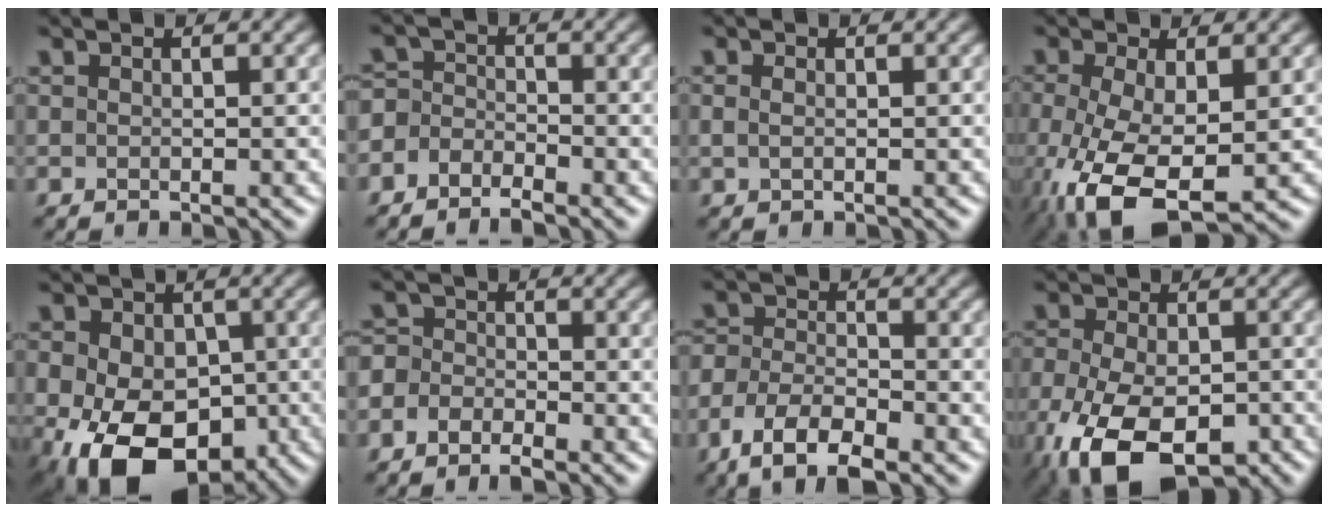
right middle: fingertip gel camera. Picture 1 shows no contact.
{"total": 2.9, "force": [-2.0, 1.7, 1.1], "torque": [-0.003, 0.006, -0.047]}
{"total": 0.8, "force": [0.1, 0.5, 0.6], "torque": [-0.017, -0.003, 0.001]}
{"total": 8.9, "force": [-3.1, 3.9, 7.4], "torque": [-0.162, -0.022, -0.053]}
{"total": 12.8, "force": [-4.0, 8.5, 8.8], "torque": [-0.149, -0.037, -0.059]}
{"total": 3.7, "force": [-2.0, 2.6, 1.7], "torque": [-0.012, 0.008, -0.053]}
{"total": 6.1, "force": [-3.8, 2.6, 4.0], "torque": [-0.075, -0.001, -0.076]}
{"total": 11.5, "force": [-5.9, 6.0, 7.9], "torque": [-0.157, -0.041, -0.091]}